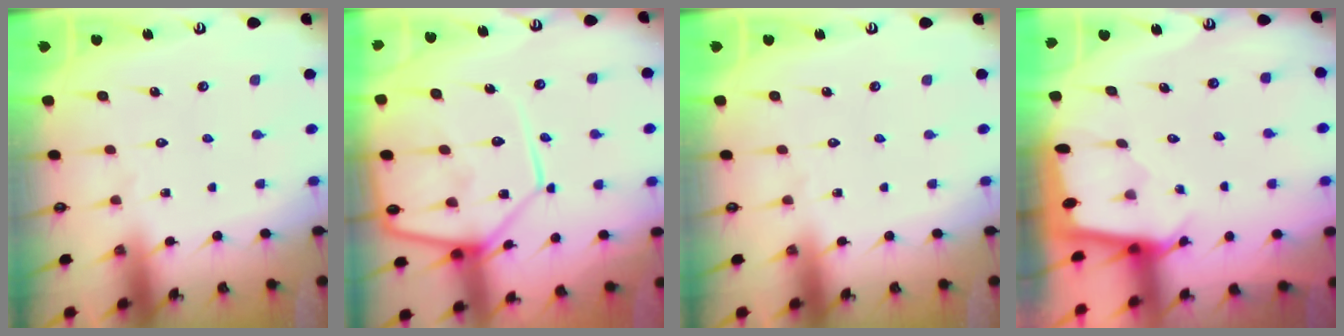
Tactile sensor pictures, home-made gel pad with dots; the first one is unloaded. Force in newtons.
{"total": 16.2, "press": 16.1, "slide": 1.8}
{"total": 0.0}
{"total": 1.7, "press": 1.6, "slide": 0.2}